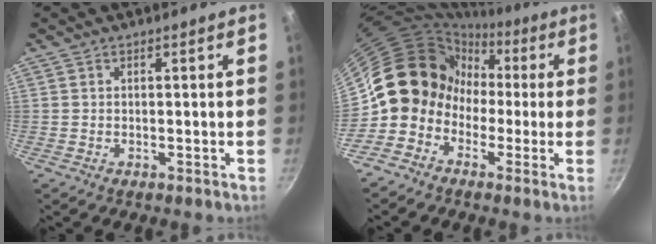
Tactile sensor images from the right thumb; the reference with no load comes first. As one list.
[{"total": 12.1, "force": [-1.9, 10.9, 4.7], "torque": [-0.026, 0.045, -0.054]}]